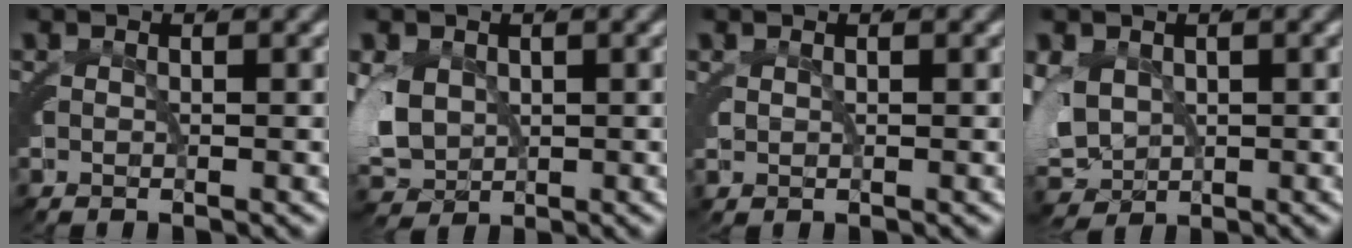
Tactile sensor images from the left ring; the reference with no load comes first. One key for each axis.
{"total": 5.8, "fx": 0.6, "fy": 4.9, "fz": 2.9, "tx": -0.096, "ty": -0.021, "tz": 0.025}
{"total": 0.8, "fx": 0.8, "fy": 0.1, "fz": 0.1, "tx": -0.009, "ty": 0.005, "tz": 0.015}
{"total": 6.6, "fx": -0.1, "fy": 5.9, "fz": 3.1, "tx": -0.096, "ty": -0.032, "tz": 0.015}